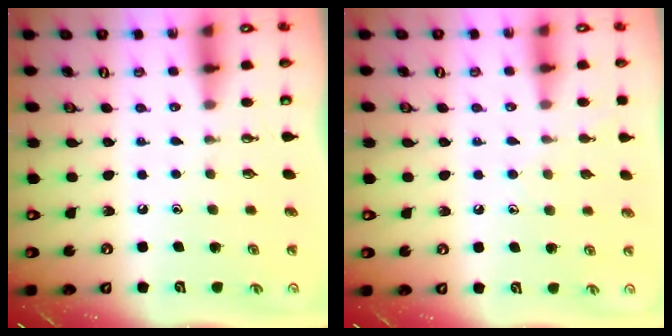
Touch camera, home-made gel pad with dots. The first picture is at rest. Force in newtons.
{"total": 7.2, "press": 7.2, "slide": 0.6}